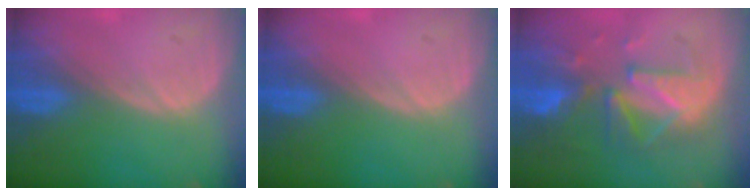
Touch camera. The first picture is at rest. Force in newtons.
{"total": 0.0}
{"total": 10.0, "press": 8.9, "slide": 4.6}